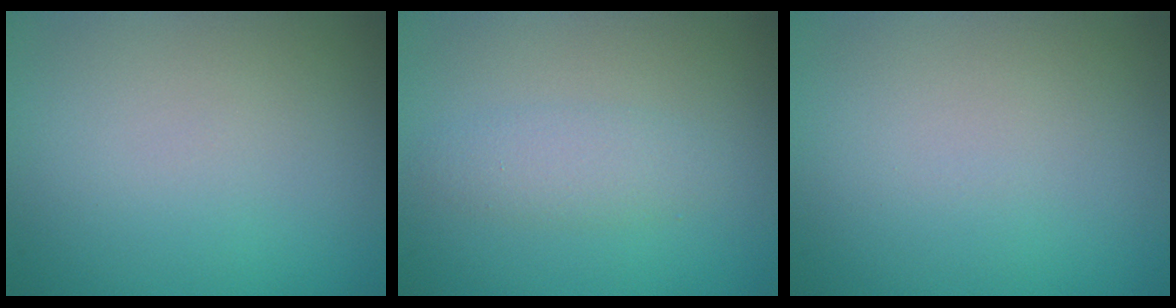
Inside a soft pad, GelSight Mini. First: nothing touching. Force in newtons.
{"total": 1.9, "press": 1.9, "slide": 0.1}
{"total": 0.0}